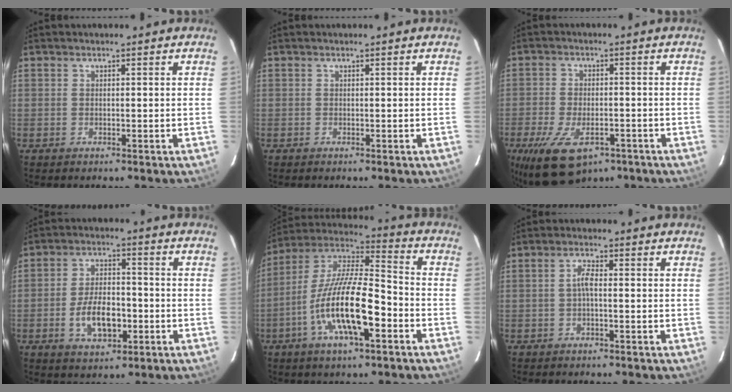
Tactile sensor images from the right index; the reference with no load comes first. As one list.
[{"total": 0.0}, {"total": 13.2, "force": [-7.6, 6.7, 8.5], "torque": [-0.188, -0.030, -0.121]}, {"total": 9.3, "force": [-3.0, 4.8, 7.4], "torque": [-0.146, 0.009, -0.044]}, {"total": 17.9, "force": [-6.6, 5.1, 15.9], "torque": [-0.305, -0.011, -0.130]}, {"total": 2.1, "force": [-0.5, 0.5, 2.0], "torque": [-0.042, 0.007, -0.010]}]